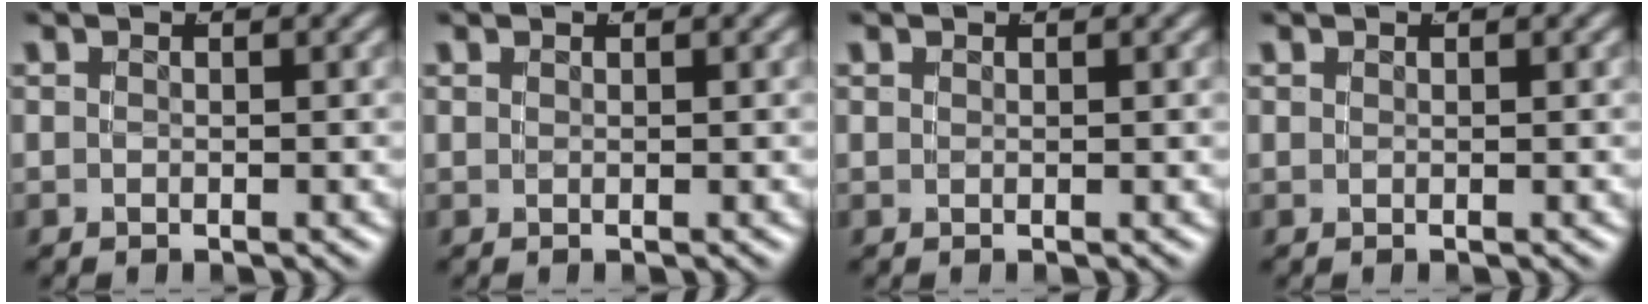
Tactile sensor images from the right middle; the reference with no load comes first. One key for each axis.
{"total": 0.0}
{"total": 0.0}
{"total": 0.0}